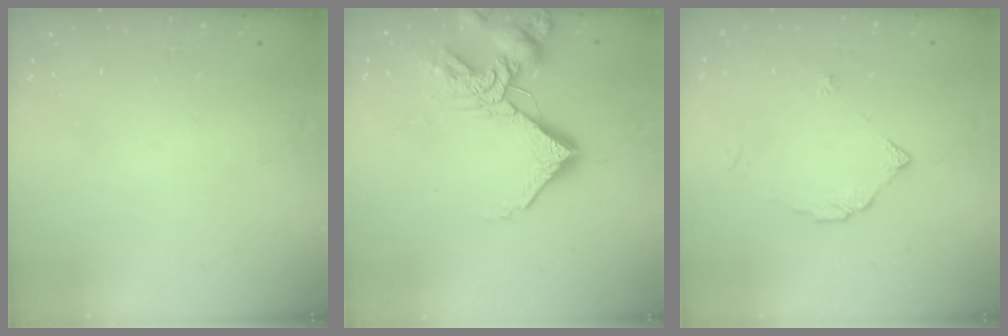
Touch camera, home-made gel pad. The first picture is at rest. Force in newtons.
{"total": 13.0, "press": 12.9, "slide": 1.6}
{"total": 3.0, "press": 3.0, "slide": 0.2}